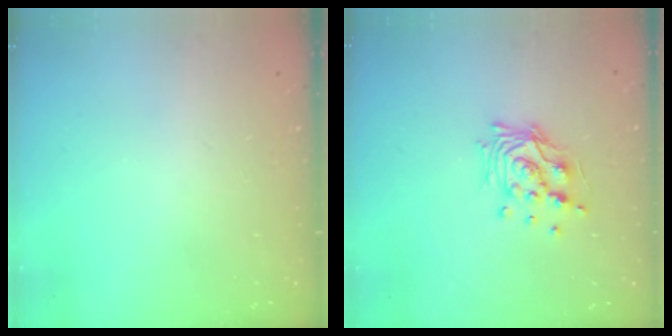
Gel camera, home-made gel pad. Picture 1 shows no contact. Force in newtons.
{"total": 11.7, "press": 11.7, "slide": 0.9}